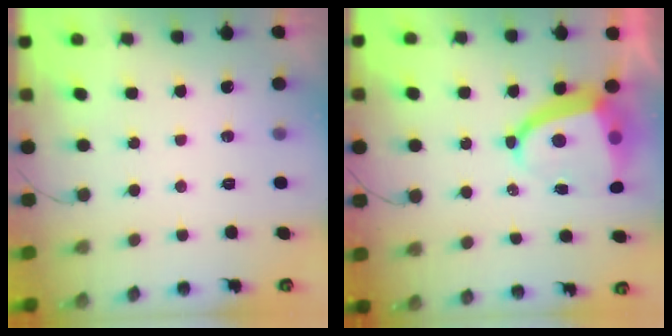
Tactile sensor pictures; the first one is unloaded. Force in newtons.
{"total": 8.3, "press": 8.2, "slide": 1.0}